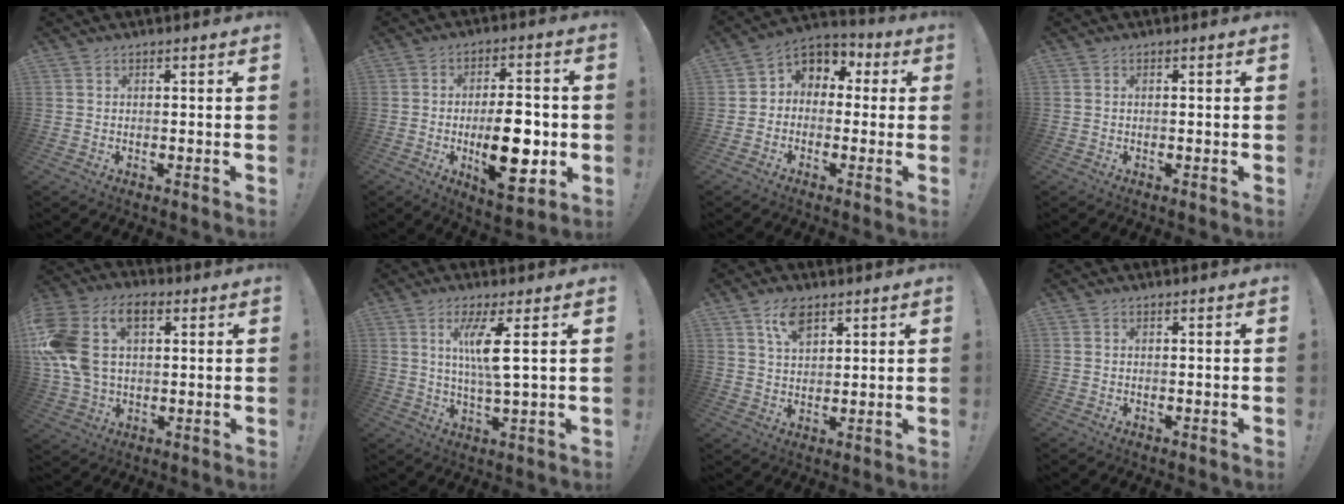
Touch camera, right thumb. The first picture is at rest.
{"total": 16.8, "force": [-3.6, 7.0, 14.8], "torque": [-0.240, 0.006, -0.052]}
{"total": 5.4, "force": [-0.8, 5.0, 1.8], "torque": [-0.031, 0.005, -0.008]}
{"total": 0.6, "force": [-0.3, 0.1, 0.5], "torque": [-0.018, 0.004, -0.003]}
{"total": 19.2, "force": [5.4, 11.8, 14.1], "torque": [-0.280, -0.014, 0.093]}
{"total": 9.4, "force": [2.9, 0.7, 8.9], "torque": [-0.164, -0.003, 0.044]}
{"total": 7.2, "force": [4.3, 3.8, 4.3], "torque": [-0.074, -0.011, 0.078]}
{"total": 0.0}